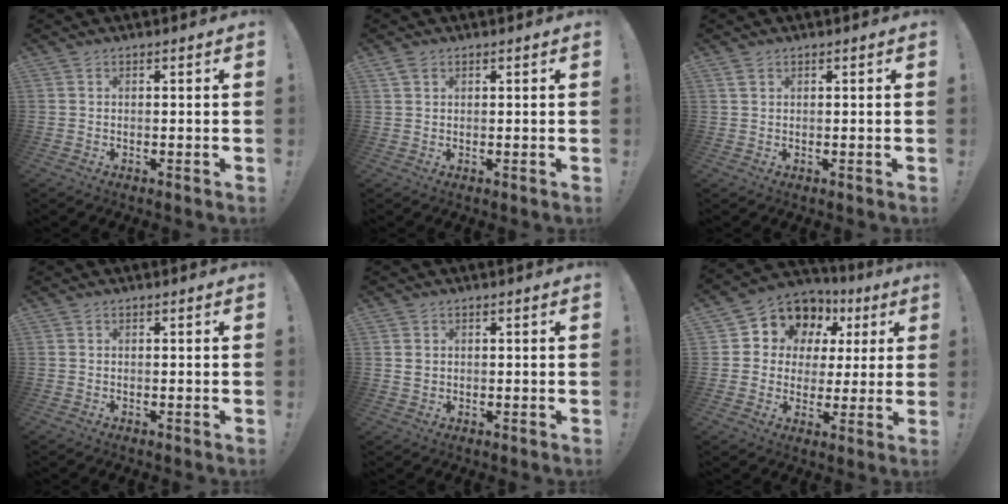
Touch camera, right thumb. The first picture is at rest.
{"total": 2.1, "force": [1.3, 1.3, 1.1], "torque": [-0.020, 0.000, 0.024]}
{"total": 1.3, "force": [0.8, 0.6, 0.8], "torque": [-0.014, 0.000, 0.014]}
{"total": 0.0}
{"total": 1.6, "force": [0.5, 1.5, 0.5], "torque": [-0.007, 0.002, 0.009]}
{"total": 10.0, "force": [5.3, 7.8, 3.3], "torque": [-0.052, -0.042, 0.104]}